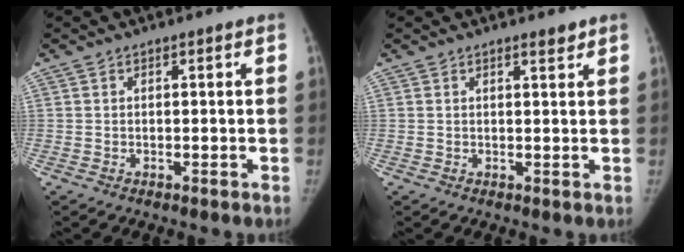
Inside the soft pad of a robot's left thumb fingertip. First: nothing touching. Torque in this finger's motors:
{"motor_torque": [-0.11, -0.10, 0.49, 0.09, -0.07]}